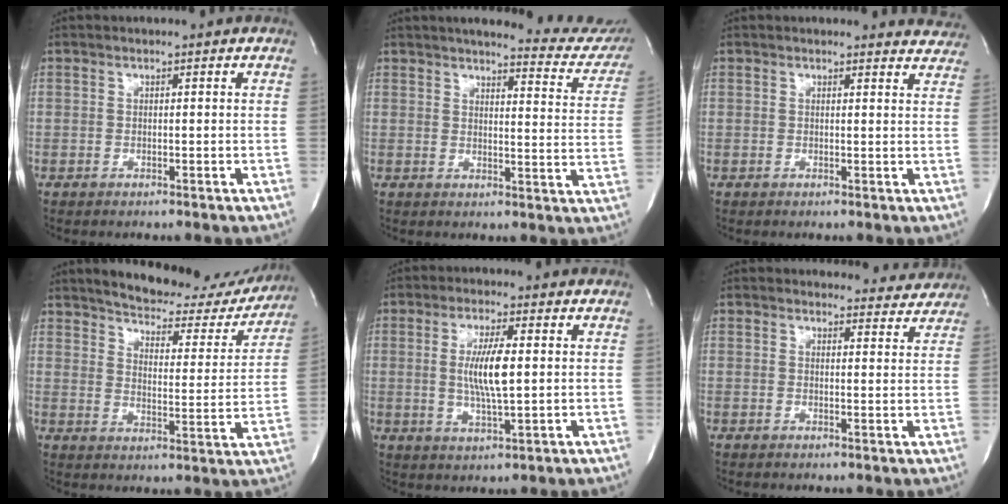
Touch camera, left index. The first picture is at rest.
{"total": 17.9, "force": [16.6, 2.9, 6.1], "torque": [-0.059, -0.068, 0.171]}
{"total": 4.6, "force": [4.5, 1.1, -0.2], "torque": [0.018, -0.030, 0.015]}
{"total": 18.9, "force": [17.3, 5.2, 5.4], "torque": [-0.067, -0.033, 0.216]}
{"total": 7.1, "force": [0.5, 1.0, 7.0], "torque": [-0.138, -0.010, 0.009]}
{"total": 6.6, "force": [6.3, 1.9, -0.3], "torque": [0.027, -0.015, 0.049]}